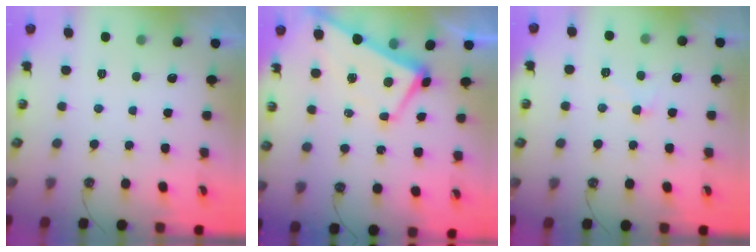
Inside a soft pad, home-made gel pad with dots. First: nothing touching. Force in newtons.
{"total": 1.5, "press": 1.3, "slide": 0.8}
{"total": 1.8, "press": 1.7, "slide": 0.3}